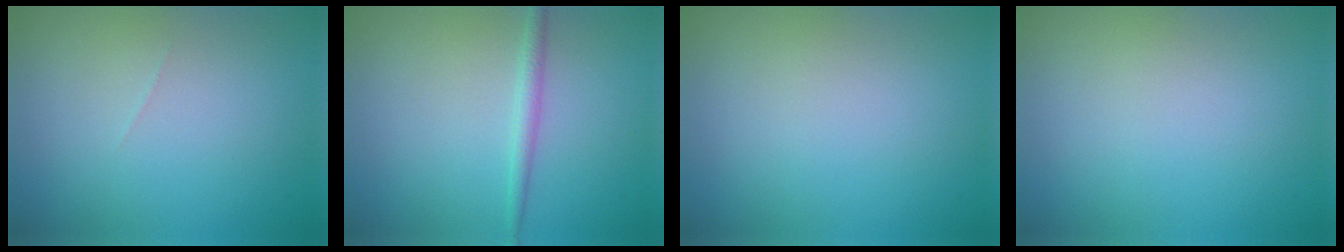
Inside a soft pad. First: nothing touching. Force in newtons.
{"total": 1.4, "press": 1.4, "slide": 0.1}
{"total": 0.0}
{"total": 0.0}